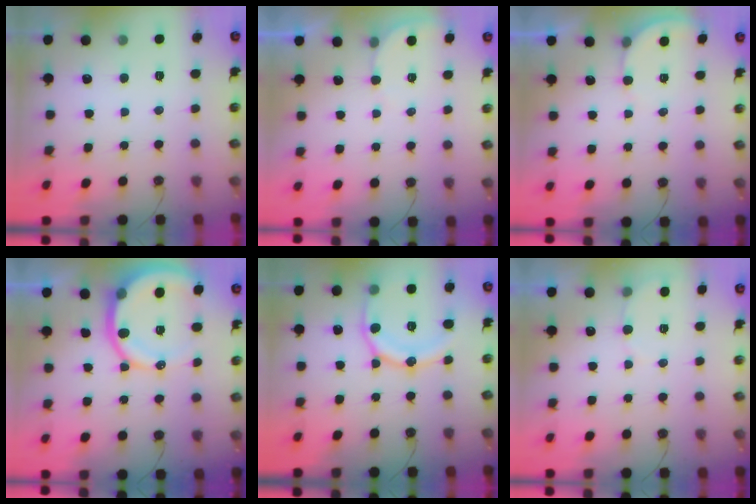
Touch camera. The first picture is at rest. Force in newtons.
{"total": 2.6, "press": 2.6, "slide": 0.2}
{"total": 2.7, "press": 2.7, "slide": 0.1}
{"total": 14.5, "press": 14.4, "slide": 1.8}
{"total": 15.6, "press": 15.5, "slide": 1.6}
{"total": 4.9, "press": 4.8, "slide": 1.3}